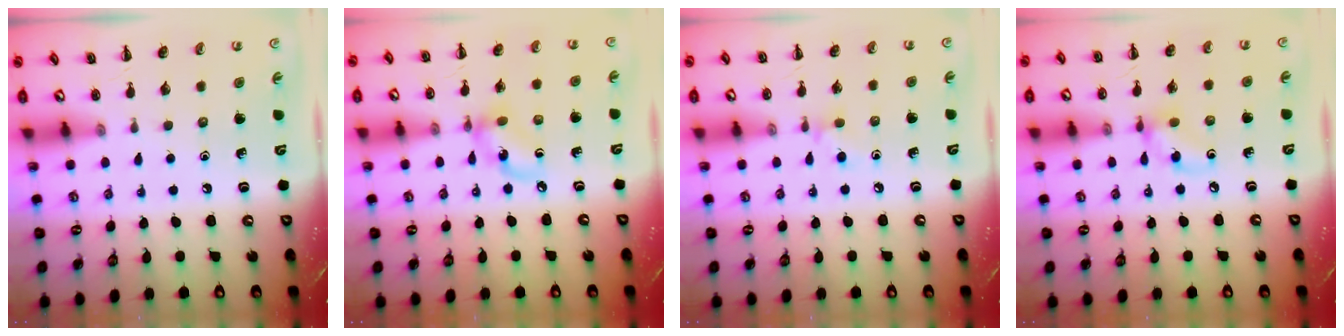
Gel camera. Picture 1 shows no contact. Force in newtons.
{"total": 7.4, "press": 7.3, "slide": 1.2}
{"total": 4.0, "press": 3.7, "slide": 1.5}
{"total": 6.2, "press": 6.2, "slide": 0.4}